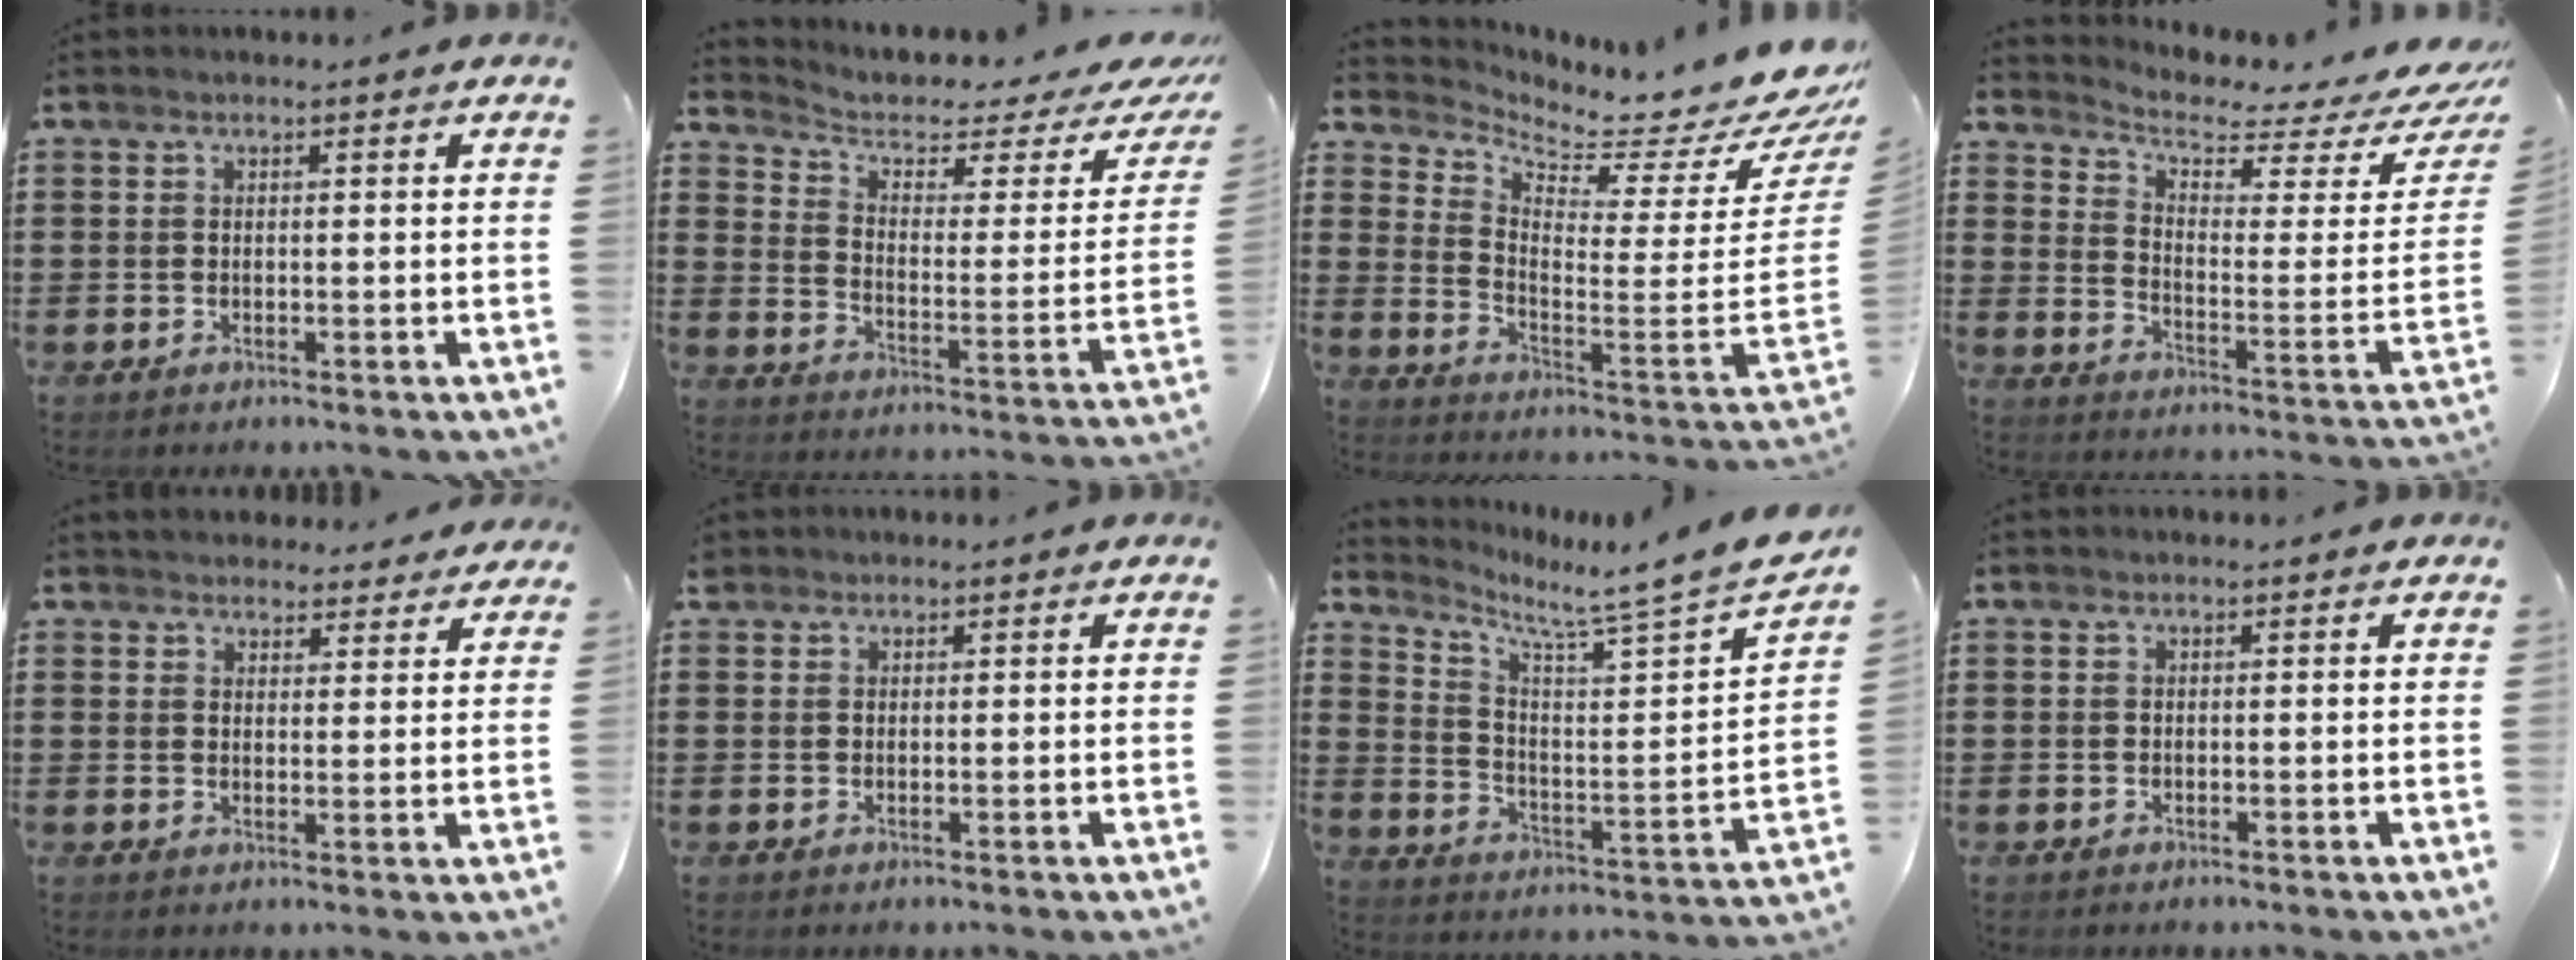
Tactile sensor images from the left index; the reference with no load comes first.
{"total": 3.8, "force": [2.3, 1.6, 2.6], "torque": [-0.065, -0.016, 0.032]}
{"total": 3.9, "force": [3.7, 0.1, 1.1], "torque": [-0.035, -0.069, 0.052]}
{"total": 4.6, "force": [3.9, 1.2, 2.1], "torque": [-0.058, -0.042, 0.062]}
{"total": 3.4, "force": [3.3, 0.7, -0.2], "torque": [0.001, -0.013, 0.062]}
{"total": 1.1, "force": [0.9, 0.5, 0.1], "torque": [-0.005, 0.002, 0.018]}
{"total": 5.0, "force": [4.4, -1.1, 2.3], "torque": [-0.066, -0.053, 0.059]}
{"total": 0.0}